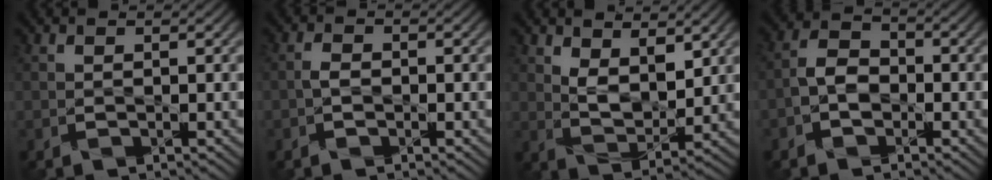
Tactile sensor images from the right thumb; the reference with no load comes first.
{"total": 1.6, "force": [-0.6, 1.1, 1.1], "torque": [-0.023, 0.003, -0.014]}
{"total": 5.5, "force": [2.8, 2.9, 3.8], "torque": [-0.081, -0.013, 0.052]}
{"total": 4.0, "force": [-1.5, 2.8, 2.4], "torque": [-0.050, 0.005, -0.036]}